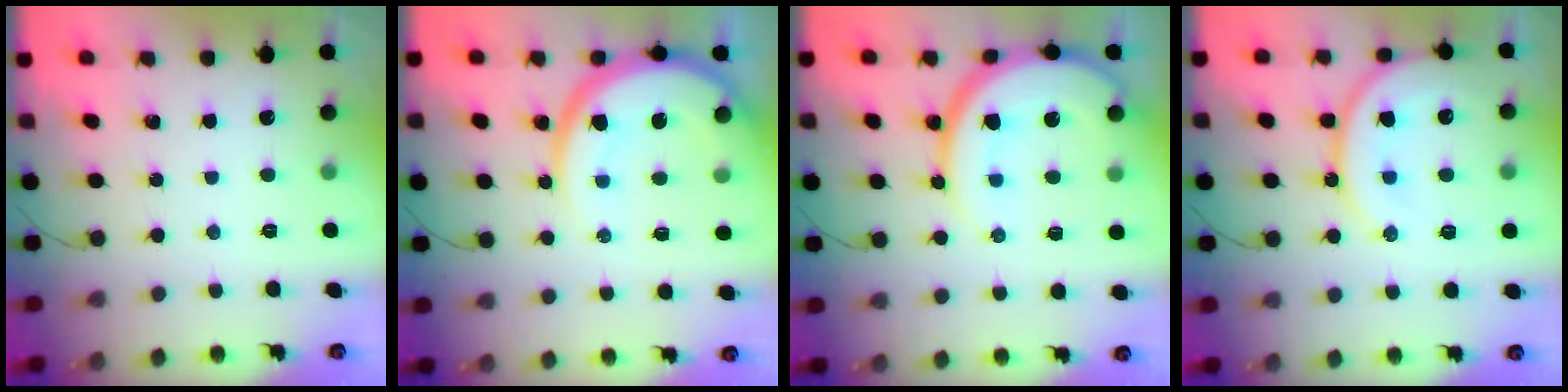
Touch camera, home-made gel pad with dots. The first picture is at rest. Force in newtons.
{"total": 14.3, "press": 14.2, "slide": 1.3}
{"total": 15.0, "press": 14.9, "slide": 1.2}
{"total": 15.6, "press": 15.5, "slide": 1.7}